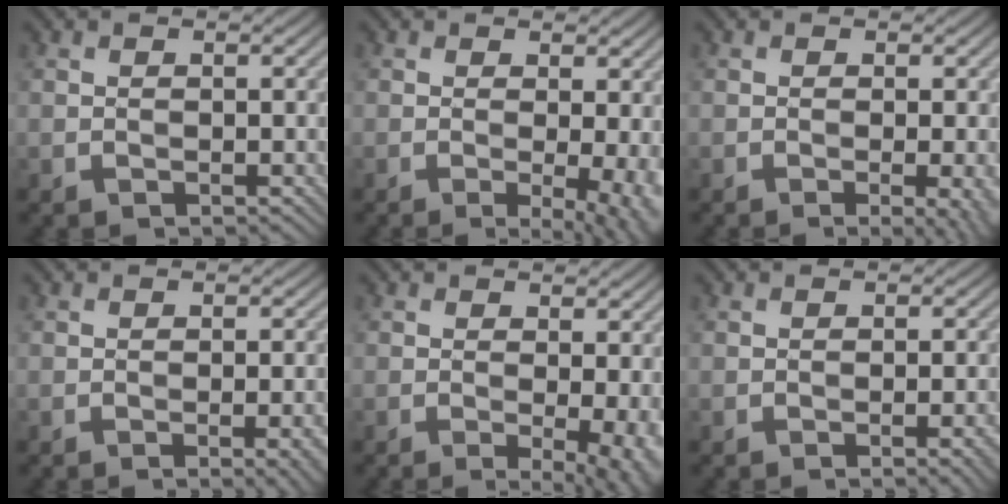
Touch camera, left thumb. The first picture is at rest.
{"total": 6.7, "force": [-0.9, 2.1, 6.3], "torque": [-0.066, -0.006, -0.006]}
{"total": 3.5, "force": [-0.9, 0.7, 3.3], "torque": [-0.044, 0.000, -0.015]}
{"total": 3.7, "force": [-1.4, 0.7, 3.4], "torque": [-0.041, 0.006, -0.020]}
{"total": 6.2, "force": [-0.7, 1.9, 5.9], "torque": [-0.069, -0.007, -0.005]}
{"total": 2.9, "force": [-1.1, 0.5, 2.6], "torque": [-0.032, 0.007, -0.019]}